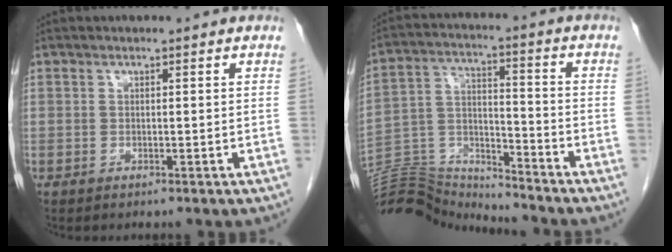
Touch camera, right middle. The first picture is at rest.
{"total": 14.8, "force": [-14.8, 0.5, 0.9], "torque": [-0.026, 0.038, -0.264]}